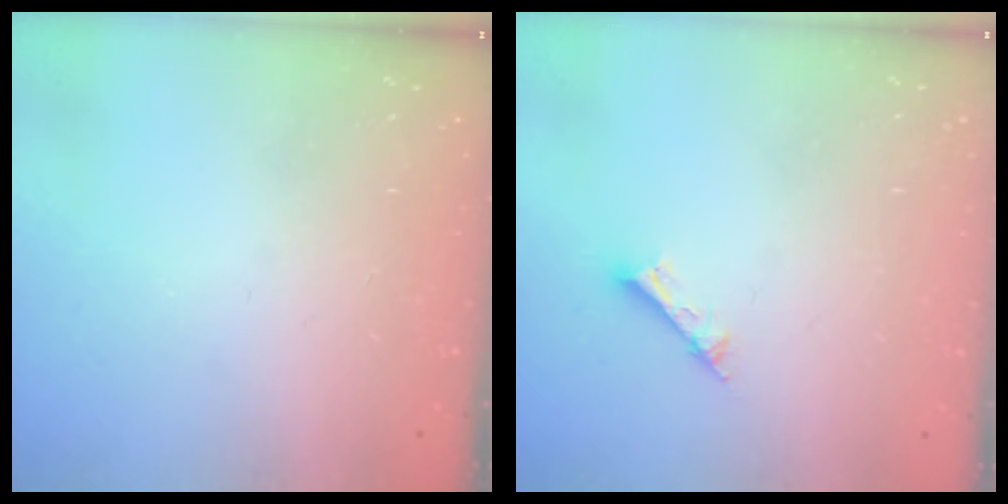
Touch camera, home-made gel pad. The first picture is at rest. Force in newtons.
{"total": 2.2, "press": 2.1, "slide": 0.4}